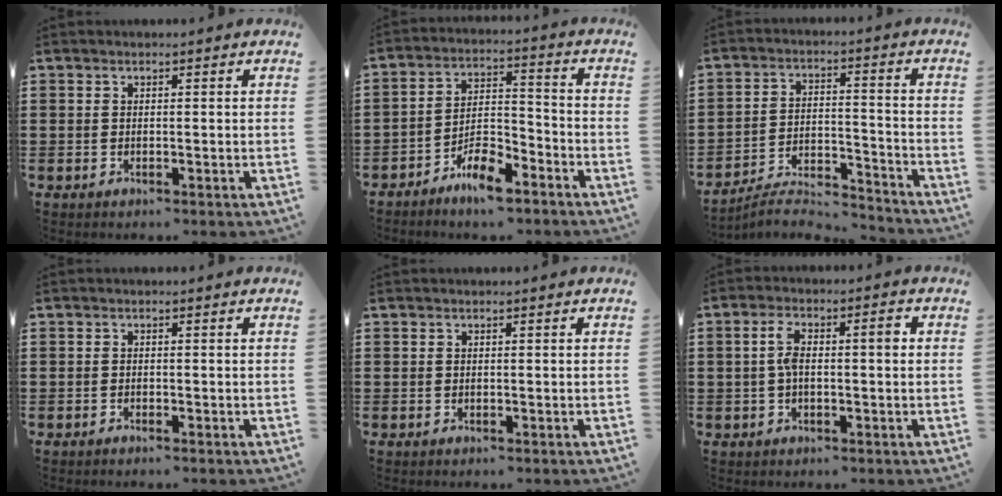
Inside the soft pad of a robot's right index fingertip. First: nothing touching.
{"total": 7.1, "force": [-5.4, 2.4, 4.0], "torque": [-0.069, 0.017, -0.100]}
{"total": 5.6, "force": [-5.4, 0.3, 1.4], "torque": [-0.029, -0.001, -0.107]}
{"total": 0.6, "force": [-0.5, 0.0, 0.2], "torque": [-0.004, -0.001, -0.011]}
{"total": 0.0}
{"total": 4.9, "force": [0.2, 1.7, 4.6], "torque": [-0.087, 0.011, 0.000]}